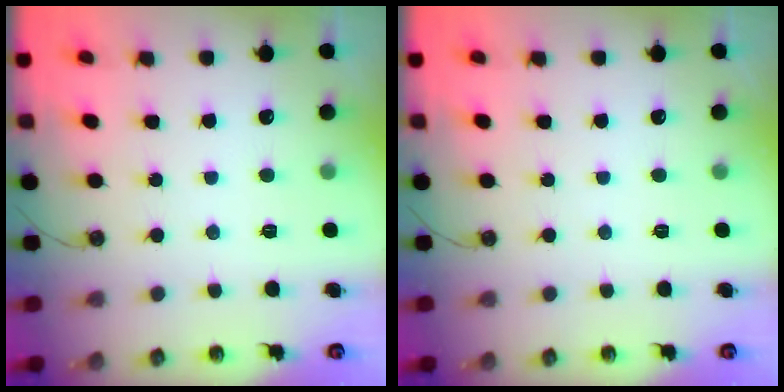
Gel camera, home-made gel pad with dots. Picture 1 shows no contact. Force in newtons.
{"total": 0.0}